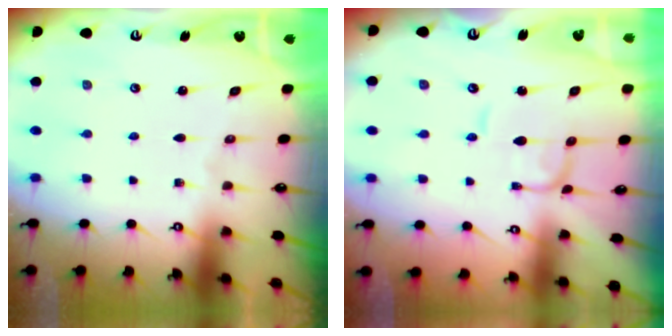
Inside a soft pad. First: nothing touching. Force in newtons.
{"total": 1.7, "press": 1.7, "slide": 0.2}